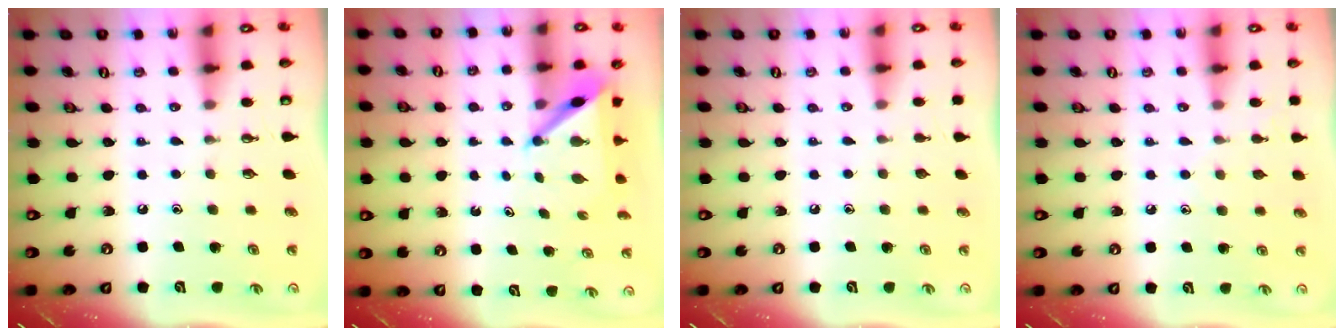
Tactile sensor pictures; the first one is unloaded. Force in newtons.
{"total": 4.1, "press": 4.1, "slide": 0.4}
{"total": 0.0}
{"total": 4.7, "press": 4.7, "slide": 0.5}